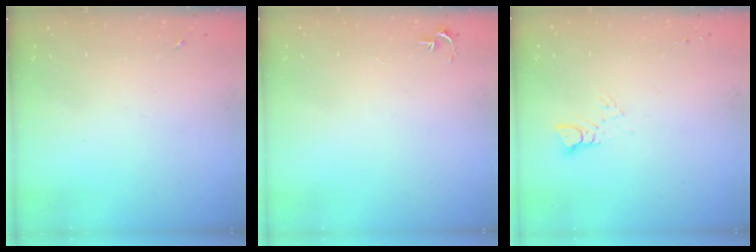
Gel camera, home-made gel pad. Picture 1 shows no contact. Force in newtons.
{"total": 2.7, "press": 2.7, "slide": 0.3}
{"total": 2.9, "press": 2.9, "slide": 0.2}